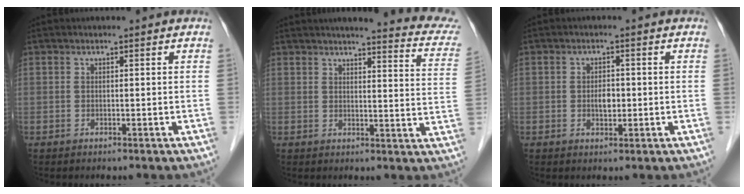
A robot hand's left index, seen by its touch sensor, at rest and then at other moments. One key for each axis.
{"total": 15.8, "fx": 14.3, "fy": 1.6, "fz": 6.6, "tx": -0.066, "ty": -0.045, "tz": 0.142}
{"total": 2.4, "fx": -0.2, "fy": 1.4, "fz": 1.9, "tx": -0.032, "ty": 0.002, "tz": -0.002}